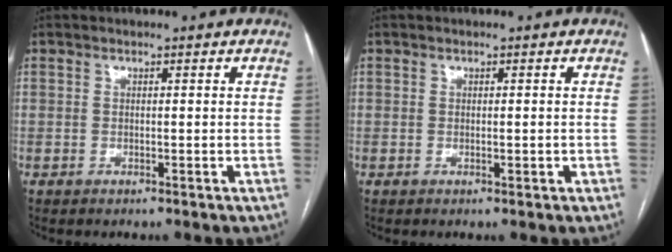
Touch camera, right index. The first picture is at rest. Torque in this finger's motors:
{"motor_torque": [-0.28, 0.25, 0.00, 0.01]}